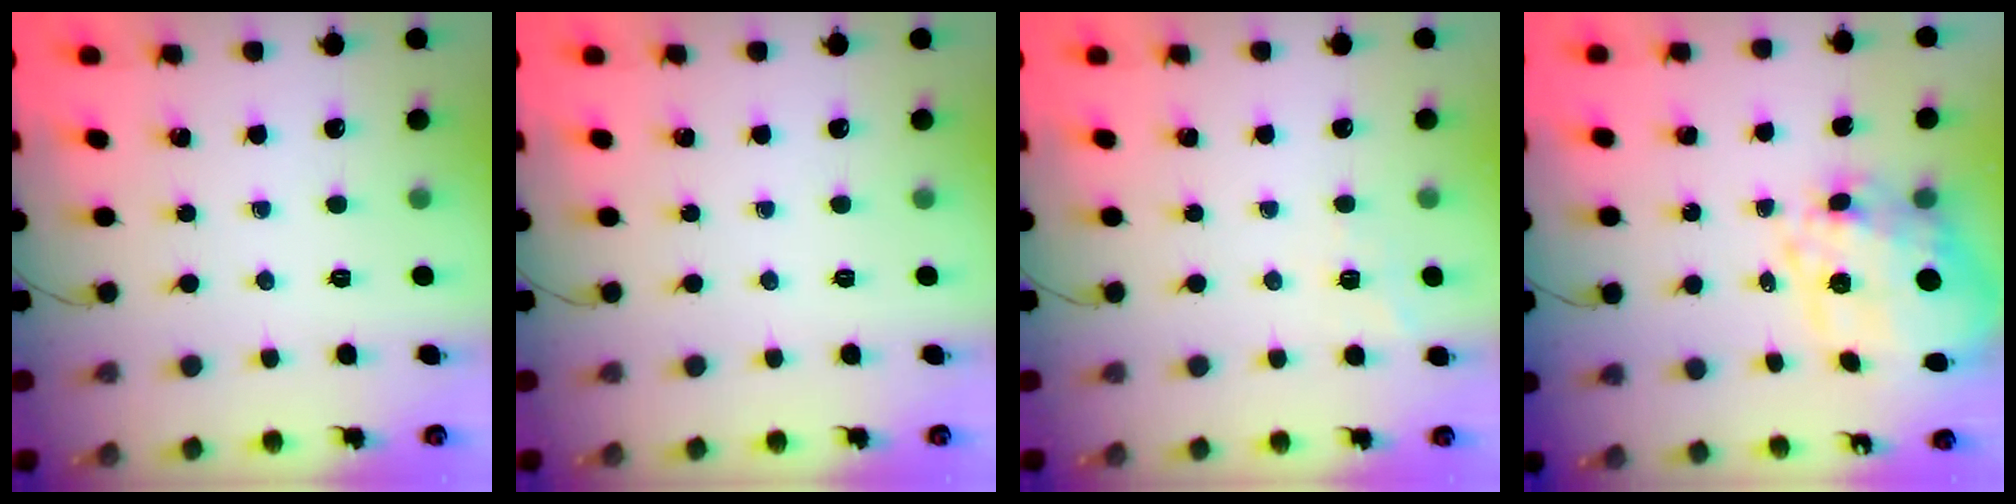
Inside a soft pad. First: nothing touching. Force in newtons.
{"total": 0.0}
{"total": 7.0, "press": 6.8, "slide": 1.7}
{"total": 14.6, "press": 14.3, "slide": 3.0}